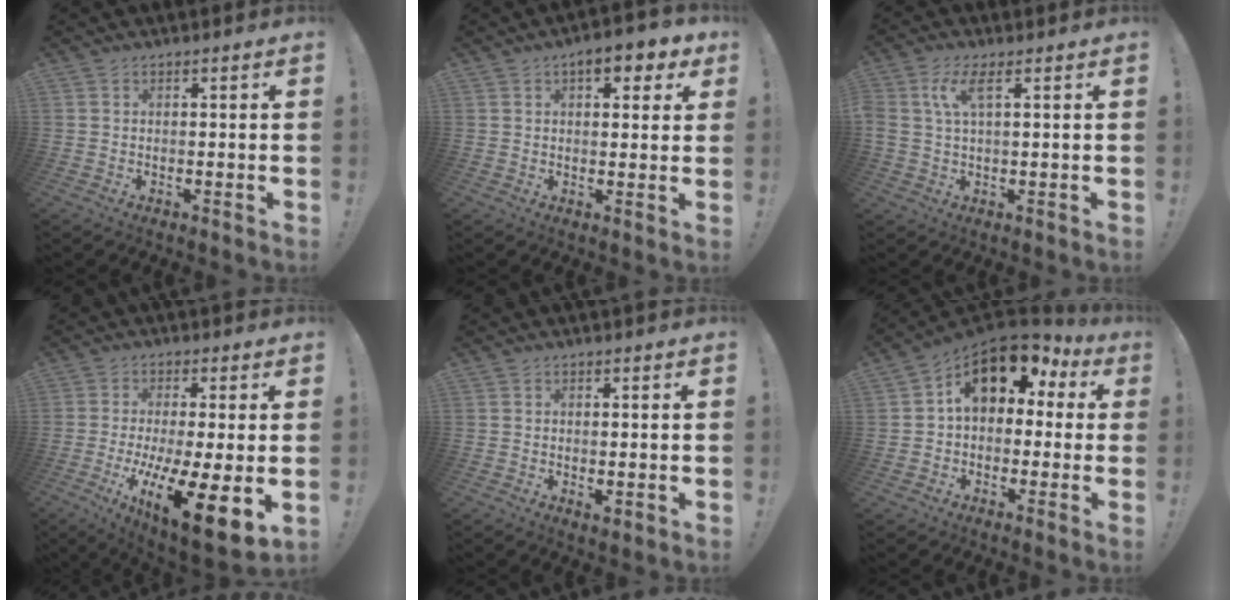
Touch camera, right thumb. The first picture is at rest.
{"total": 7.1, "force": [3.8, 3.1, 5.1], "torque": [-0.055, -0.013, 0.061]}
{"total": 5.9, "force": [2.2, 1.9, 5.1], "torque": [-0.098, 0.000, 0.039]}
{"total": 15.0, "force": [-5.1, 2.6, 13.9], "torque": [-0.212, 0.012, -0.077]}
{"total": 1.3, "force": [0.2, 0.5, 1.1], "torque": [-0.013, -0.003, 0.005]}
{"total": 12.0, "force": [5.5, 7.3, 7.8], "torque": [-0.113, -0.029, 0.099]}